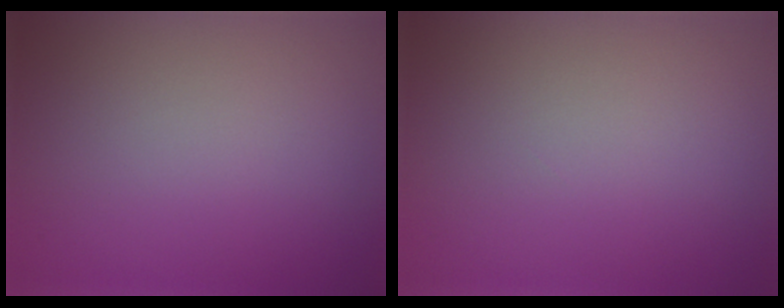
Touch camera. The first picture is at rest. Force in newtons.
{"total": 0.0}